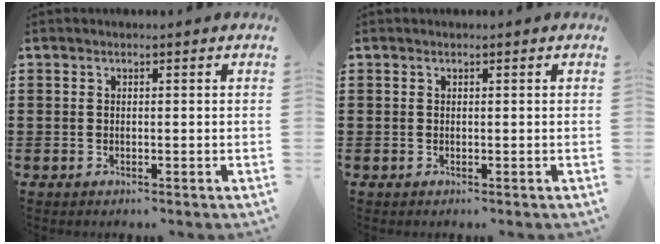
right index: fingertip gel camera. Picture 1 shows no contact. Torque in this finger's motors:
{"motor_torque": [0.00, 0.00, 0.00, 0.00]}